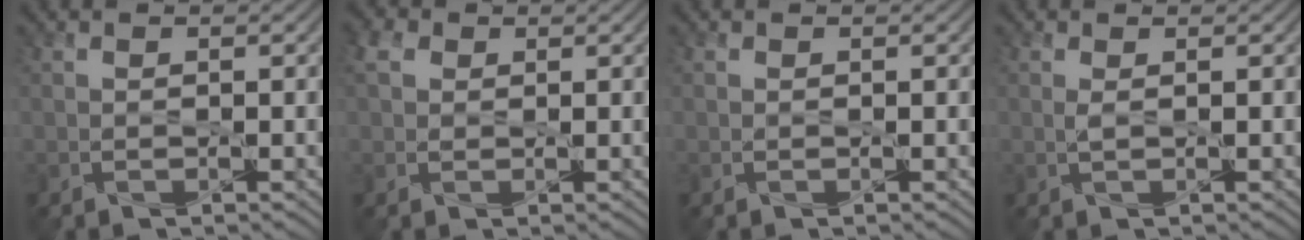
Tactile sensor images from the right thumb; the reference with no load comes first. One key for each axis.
{"total": 3.1, "fx": 1.1, "fy": 2.4, "fz": 1.7, "tx": -0.048, "ty": 0.008, "tz": 0.018}
{"total": 0.0}
{"total": 0.7, "fx": 0.1, "fy": 0.1, "fz": 0.7, "tx": -0.019, "ty": 0.001, "tz": 0.002}